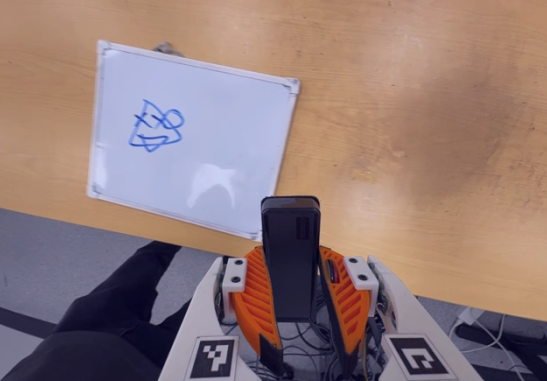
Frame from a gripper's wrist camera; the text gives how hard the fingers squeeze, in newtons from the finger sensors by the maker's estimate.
{"total": 6.9, "left": 5.2, "right": 8.7}